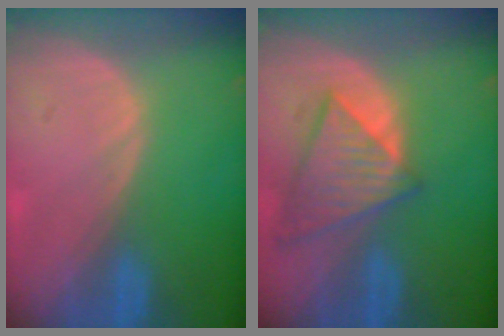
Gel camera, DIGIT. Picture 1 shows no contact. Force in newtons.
{"total": 8.2, "press": 7.2, "slide": 3.9}